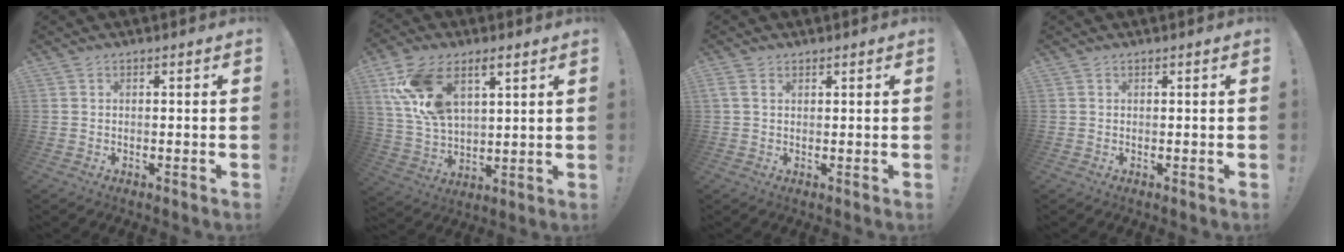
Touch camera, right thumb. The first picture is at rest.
{"total": 14.7, "force": [7.6, 8.2, 9.5], "torque": [-0.190, -0.023, 0.145]}
{"total": 2.2, "force": [1.1, 1.3, 1.5], "torque": [-0.033, 0.004, 0.022]}
{"total": 0.0}